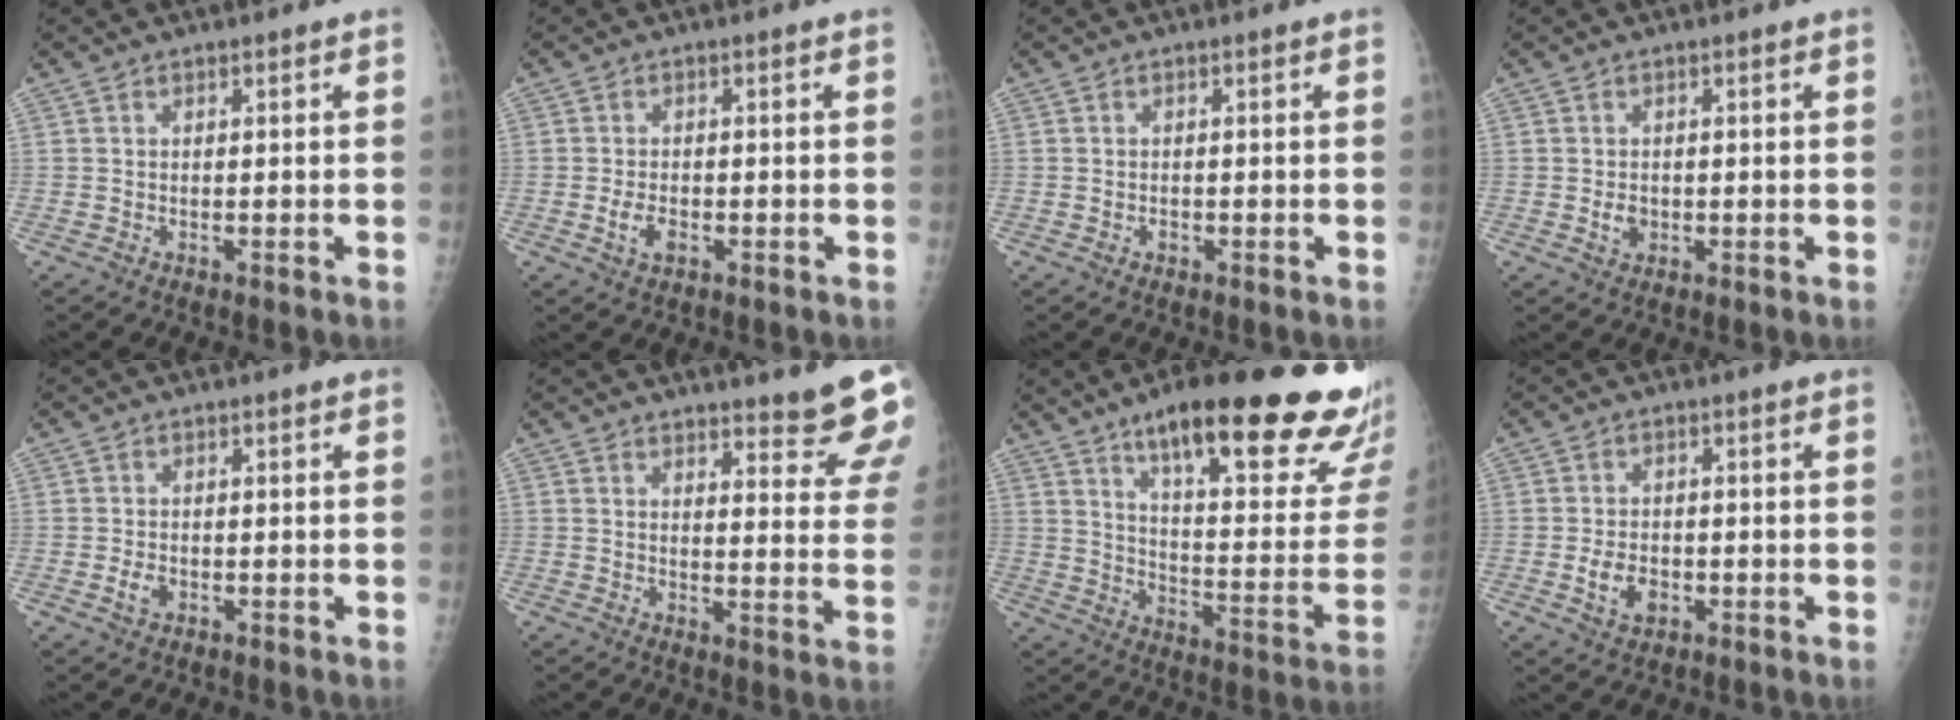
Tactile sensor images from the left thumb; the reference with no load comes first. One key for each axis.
{"total": 3.2, "fx": -1.1, "fy": 1.8, "fz": 2.3, "tx": -0.044, "ty": 0.004, "tz": -0.018}
{"total": 0.9, "fx": -0.4, "fy": 0.7, "fz": 0.4, "tx": -0.004, "ty": 0.004, "tz": -0.006}
{"total": 2.2, "fx": -0.3, "fy": 1.7, "fz": 1.3, "tx": -0.015, "ty": 0.001, "tz": -0.002}
{"total": 2.0, "fx": -0.6, "fy": 1.4, "fz": 1.3, "tx": -0.024, "ty": 0.002, "tz": -0.011}
{"total": 13.1, "fx": 11.3, "fy": 1.9, "fz": 6.5, "tx": -0.047, "ty": -0.086, "tz": 0.126}
{"total": 31.3, "fx": 19.3, "fy": 7.4, "fz": 23.5, "tx": -0.261, "ty": -0.061, "tz": 0.278}
{"total": 4.7, "fx": -1.4, "fy": 3.2, "fz": 3.1, "tx": -0.047, "ty": 0.004, "tz": -0.019}